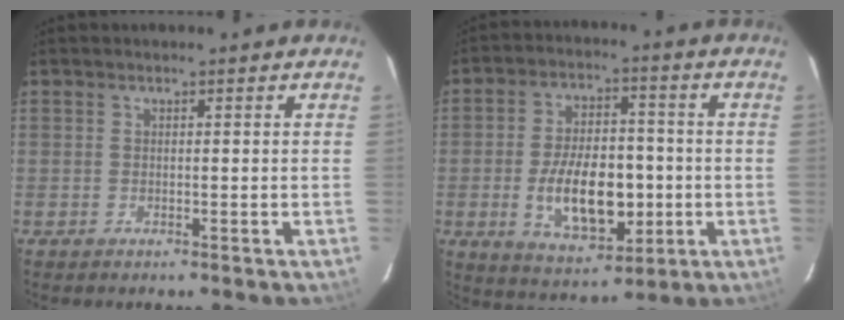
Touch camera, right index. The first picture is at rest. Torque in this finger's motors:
{"motor_torque": [1.02, -0.39, 0.58, 0.16]}